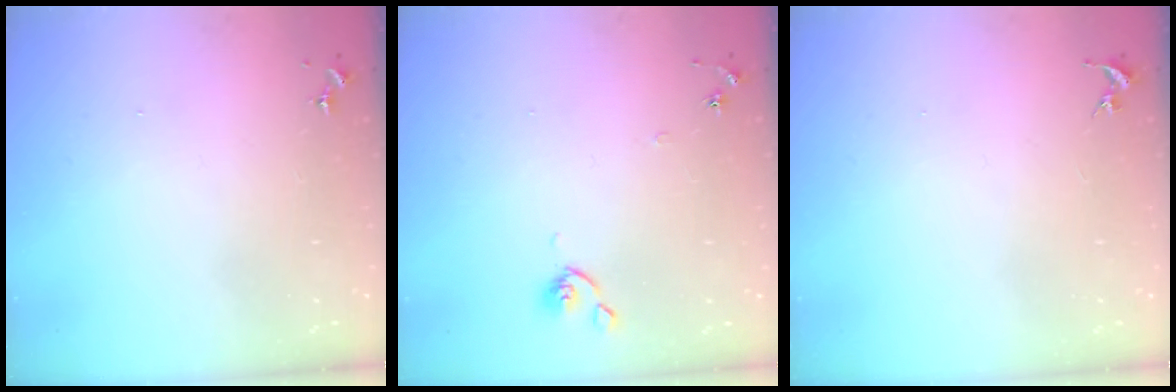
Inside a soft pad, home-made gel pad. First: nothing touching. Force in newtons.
{"total": 5.9, "press": 5.9, "slide": 0.7}
{"total": 0.0}